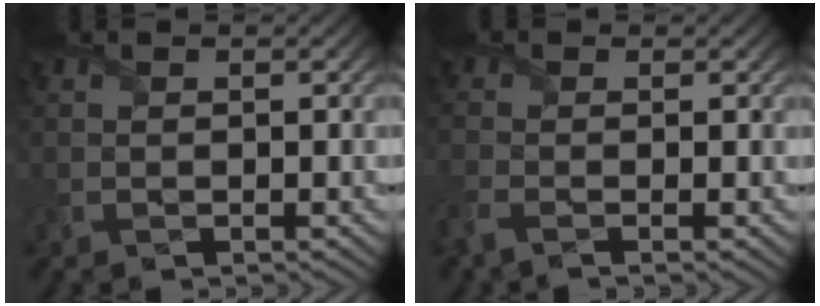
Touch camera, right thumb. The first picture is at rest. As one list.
[{"total": 3.1, "force": [-1.6, 0.9, 2.5], "torque": [-0.067, -0.014, -0.043]}]